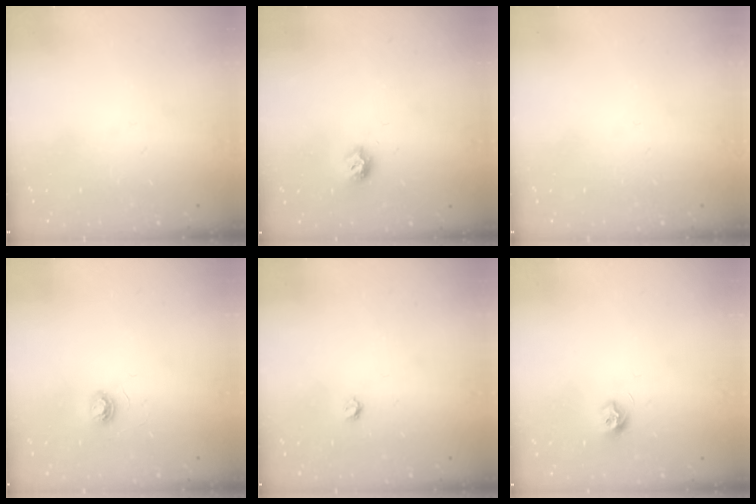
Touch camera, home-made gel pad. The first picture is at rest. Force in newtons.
{"total": 7.5, "press": 7.5, "slide": 0.6}
{"total": 0.0}
{"total": 3.7, "press": 3.7, "slide": 0.4}
{"total": 3.3, "press": 3.3, "slide": 0.3}
{"total": 7.6, "press": 7.6, "slide": 0.8}